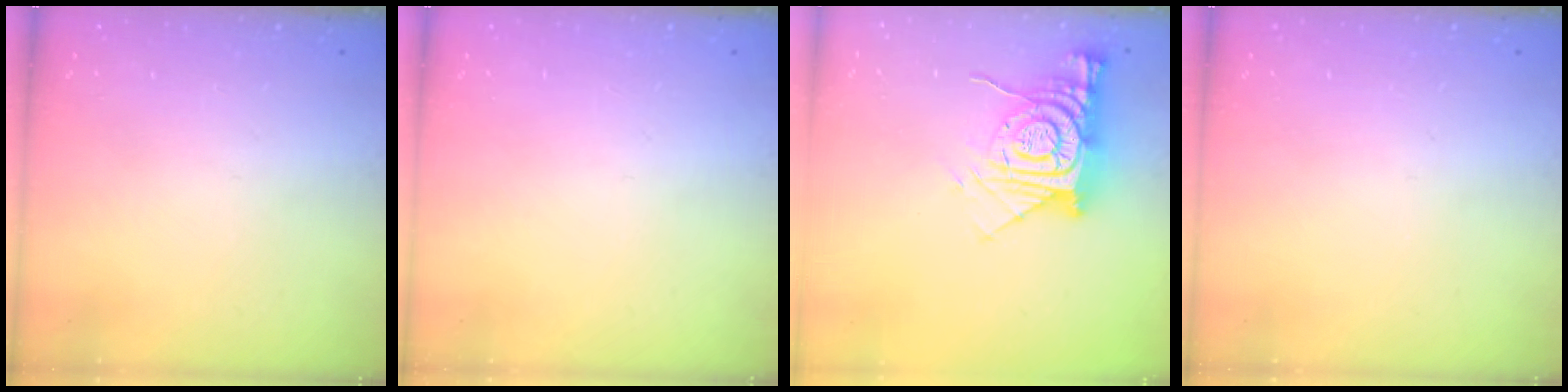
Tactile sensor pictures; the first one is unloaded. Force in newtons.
{"total": 0.0}
{"total": 13.6, "press": 13.5, "slide": 1.3}
{"total": 0.0}